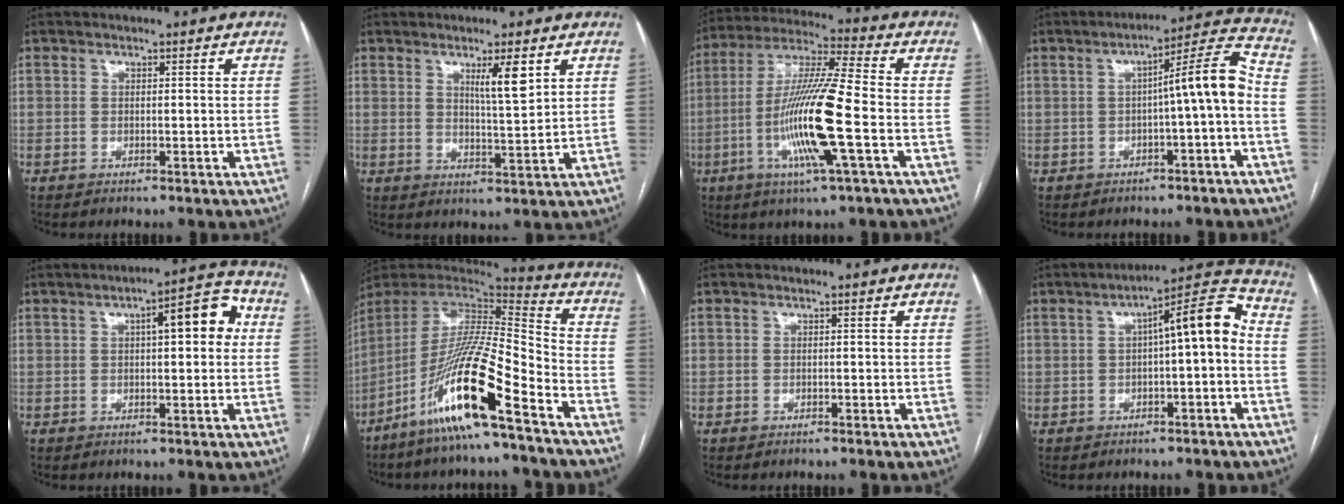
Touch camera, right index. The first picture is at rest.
{"total": 5.0, "force": [2.5, 0.2, 4.3], "torque": [-0.073, -0.005, 0.044]}
{"total": 15.6, "force": [-4.2, 0.0, 15.0], "torque": [-0.304, -0.009, -0.086]}
{"total": 8.4, "force": [-1.4, -0.1, 8.3], "torque": [-0.114, 0.028, -0.021]}
{"total": 8.4, "force": [1.8, 2.3, 7.9], "torque": [-0.104, 0.030, 0.019]}
{"total": 18.3, "force": [-11.0, 0.6, 14.6], "torque": [-0.305, -0.029, -0.211]}
{"total": 0.0}
{"total": 9.3, "force": [0.3, 1.6, 9.1], "torque": [-0.130, 0.037, 0.002]}